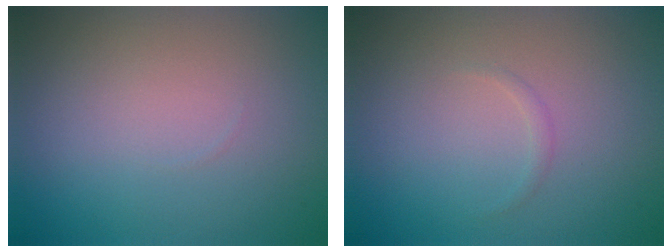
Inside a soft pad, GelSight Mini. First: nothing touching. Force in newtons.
{"total": 0.5, "press": 0.5, "slide": 0.0}